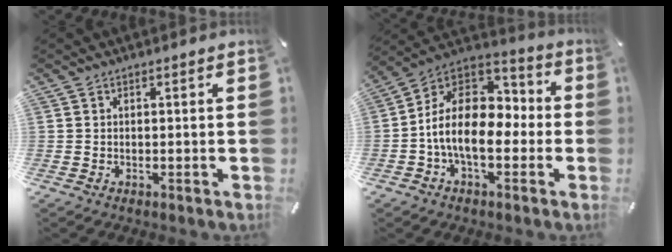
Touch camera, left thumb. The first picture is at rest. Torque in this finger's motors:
{"motor_torque": [0.27, 1.47, 1.85, 0.18, 0.26]}